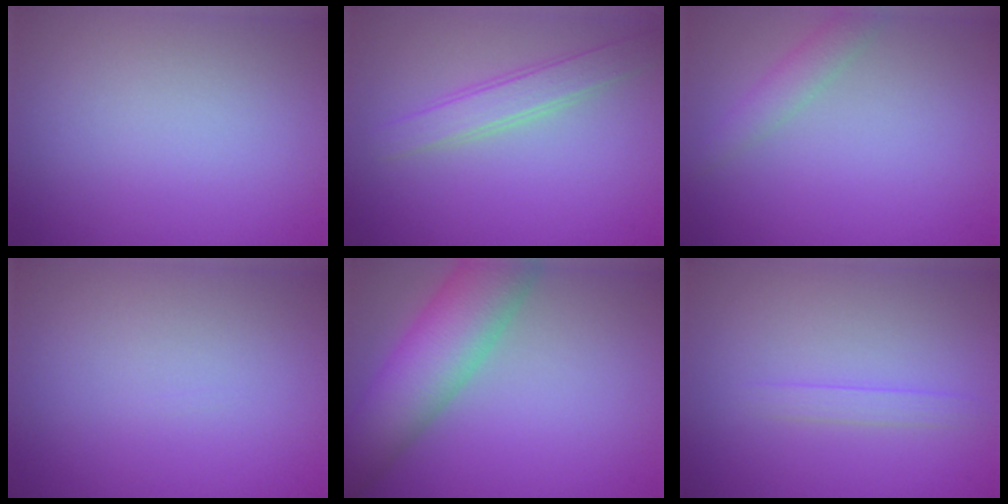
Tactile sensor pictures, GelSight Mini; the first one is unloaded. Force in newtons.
{"total": 2.8, "press": 2.8, "slide": 0.2}
{"total": 1.8, "press": 1.8, "slide": 0.1}
{"total": 0.0}
{"total": 8.6, "press": 8.6, "slide": 0.3}
{"total": 1.1, "press": 1.1, "slide": 0.0}